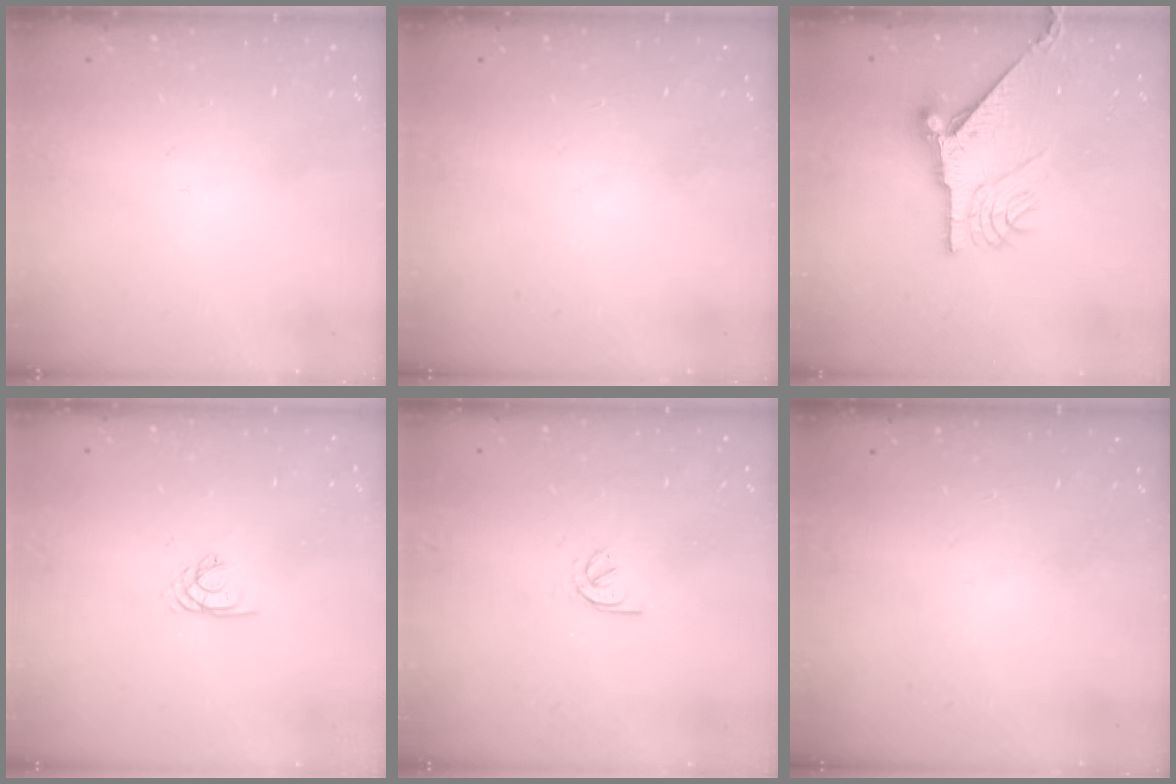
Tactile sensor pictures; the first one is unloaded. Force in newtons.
{"total": 0.0}
{"total": 13.4, "press": 13.4, "slide": 1.2}
{"total": 2.2, "press": 2.2, "slide": 0.2}
{"total": 2.9, "press": 2.8, "slide": 0.8}
{"total": 0.0}